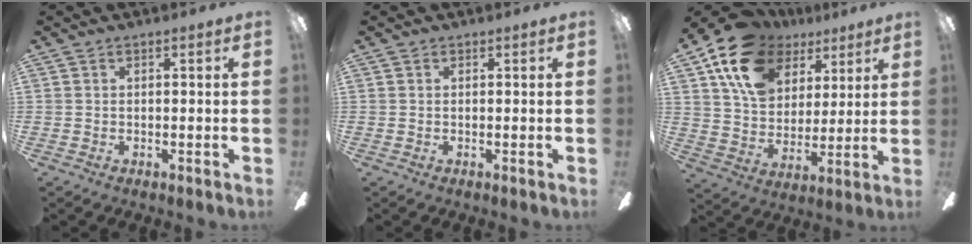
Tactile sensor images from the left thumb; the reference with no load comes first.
{"total": 0.0}
{"total": 18.0, "force": [9.9, 12.4, 8.6], "torque": [-0.158, -0.035, 0.185]}